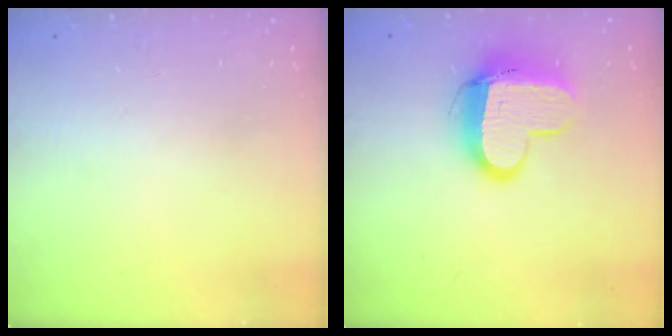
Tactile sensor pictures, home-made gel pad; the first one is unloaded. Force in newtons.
{"total": 12.4, "press": 12.4, "slide": 1.2}